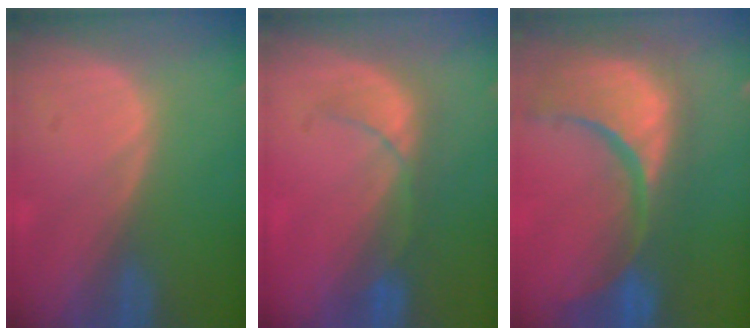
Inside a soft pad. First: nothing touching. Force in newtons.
{"total": 4.6, "press": 4.6, "slide": 0.8}
{"total": 15.4, "press": 12.1, "slide": 9.6}